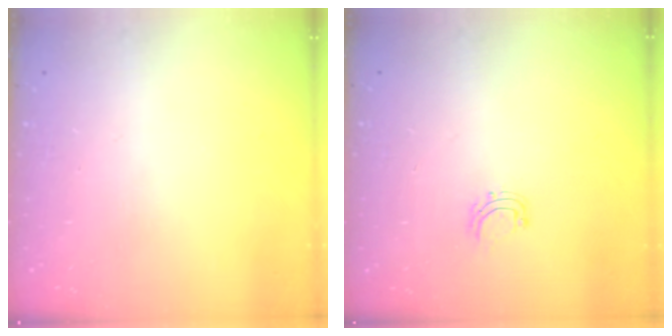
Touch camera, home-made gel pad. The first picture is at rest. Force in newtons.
{"total": 4.5, "press": 4.5, "slide": 0.3}